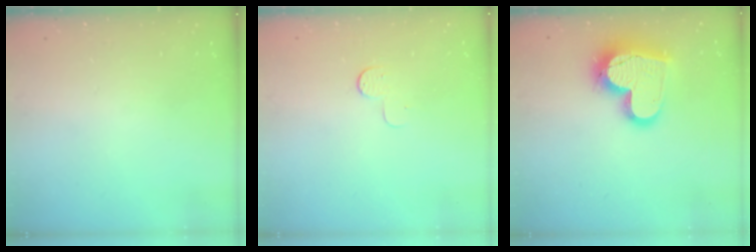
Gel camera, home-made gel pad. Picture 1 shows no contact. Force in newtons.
{"total": 5.0, "press": 5.0, "slide": 0.4}
{"total": 17.1, "press": 17.0, "slide": 1.5}